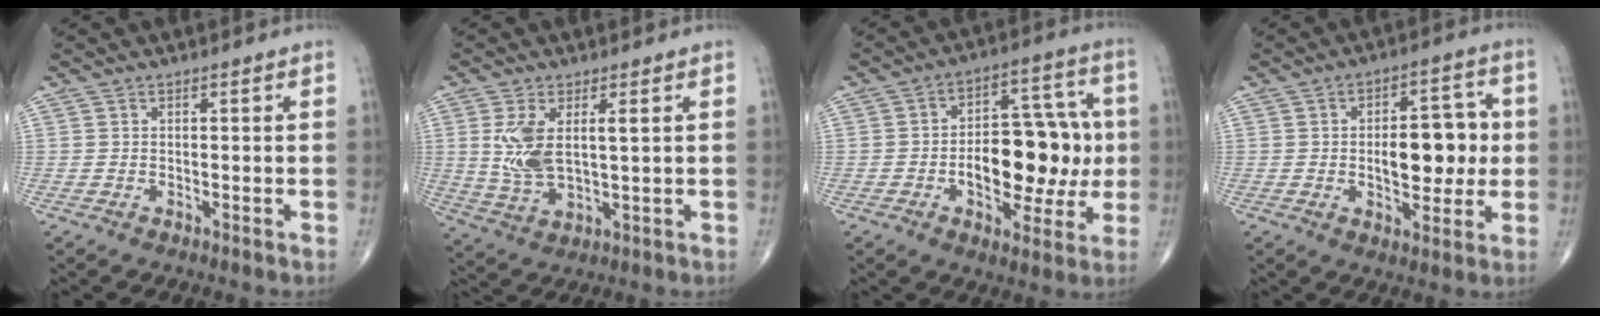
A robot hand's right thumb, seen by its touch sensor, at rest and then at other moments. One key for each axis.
{"total": 8.3, "fx": 1.9, "fy": 3.5, "fz": 7.3, "tx": -0.154, "ty": -0.012, "tz": 0.047}
{"total": 17.3, "fx": -1.7, "fy": 9.6, "fz": 14.3, "tx": -0.162, "ty": 0.036, "tz": -0.020}
{"total": 12.1, "fx": 0.1, "fy": 6.3, "fz": 10.3, "tx": -0.113, "ty": 0.013, "tz": 0.003}